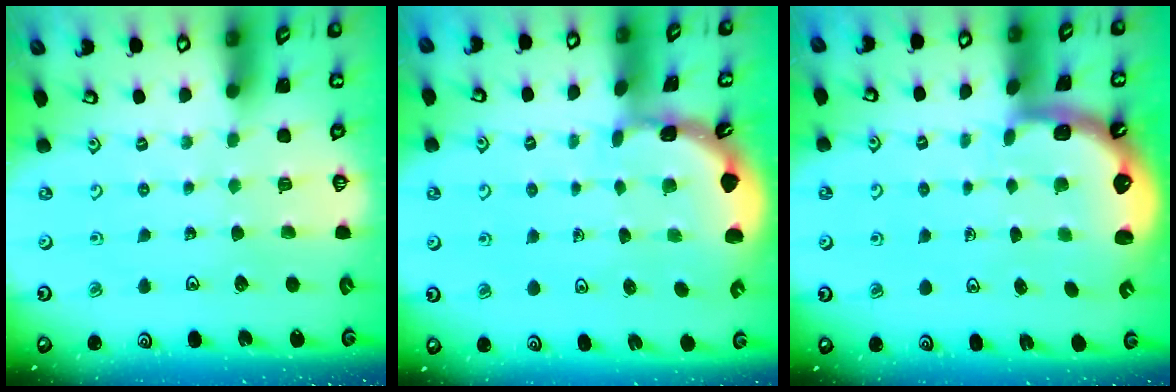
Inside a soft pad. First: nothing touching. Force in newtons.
{"total": 1.6, "press": 1.5, "slide": 0.3}
{"total": 1.9, "press": 1.7, "slide": 0.6}